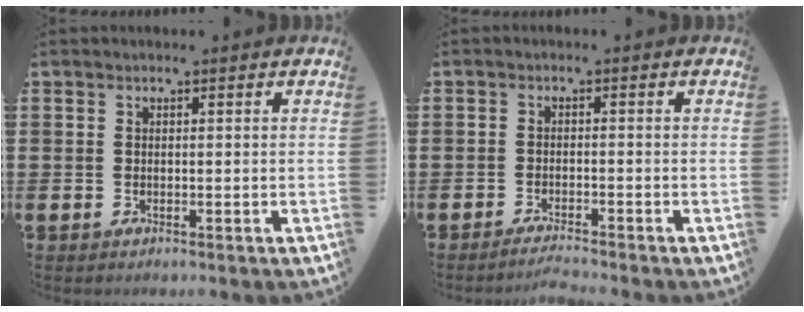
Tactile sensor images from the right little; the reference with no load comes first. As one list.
[{"total": 1.7, "force": [-1.6, -0.2, 0.6], "torque": [-0.009, 0.002, -0.032]}]